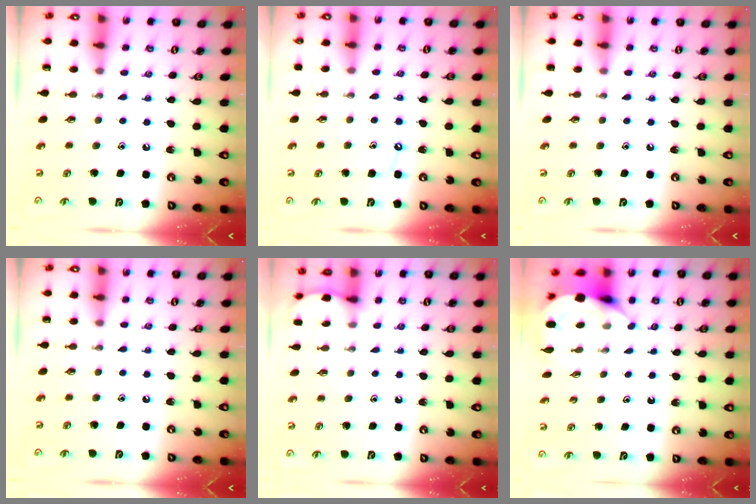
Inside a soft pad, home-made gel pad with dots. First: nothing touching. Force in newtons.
{"total": 5.4, "press": 5.4, "slide": 0.6}
{"total": 0.0}
{"total": 0.0}
{"total": 2.4, "press": 2.4, "slide": 0.2}
{"total": 6.1, "press": 6.1, "slide": 0.4}